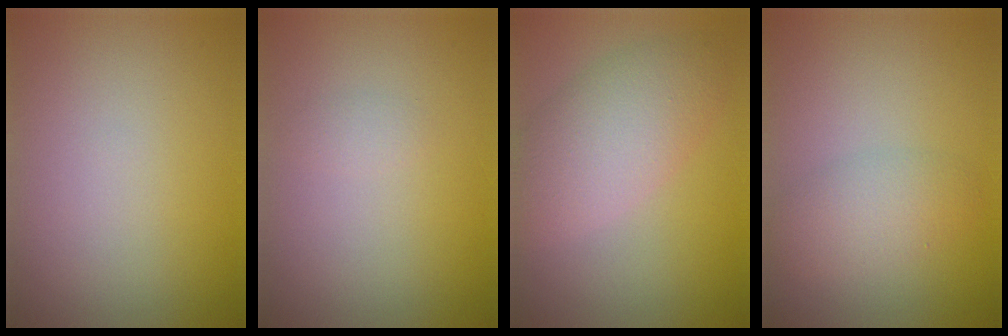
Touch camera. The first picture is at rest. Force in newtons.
{"total": 0.7, "press": 0.7, "slide": 0.0}
{"total": 5.2, "press": 5.2, "slide": 0.3}
{"total": 2.7, "press": 2.7, "slide": 0.0}